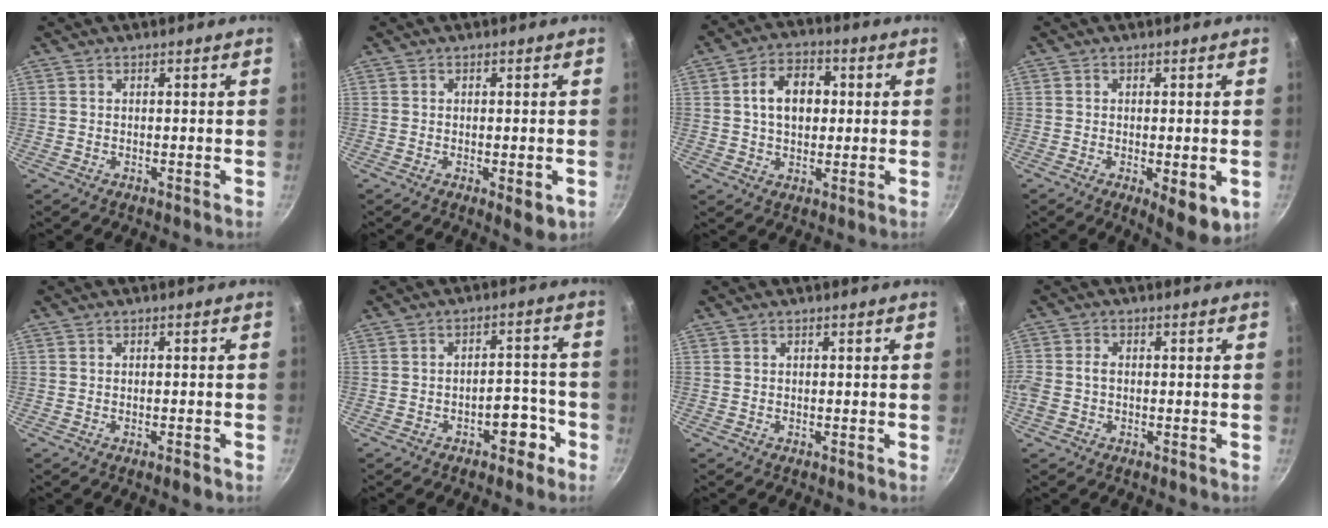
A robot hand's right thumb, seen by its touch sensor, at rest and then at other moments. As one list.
[{"total": 4.6, "force": [-1.4, 1.6, 4.1], "torque": [-0.060, -0.011, -0.017]}, {"total": 9.5, "force": [1.2, 6.7, 6.6], "torque": [-0.083, 0.014, 0.012]}, {"total": 7.8, "force": [-2.2, 2.6, 7.0], "torque": [-0.090, -0.006, -0.022]}, {"total": 1.8, "force": [-1.0, 0.4, 1.4], "torque": [-0.029, 0.005, -0.015]}, {"total": 5.5, "force": [-3.0, 3.0, 3.5], "torque": [-0.016, 0.038, -0.032]}, {"total": 0.0}, {"total": 3.5, "force": [-0.6, 2.4, 2.4], "torque": [-0.057, 0.011, -0.019]}]